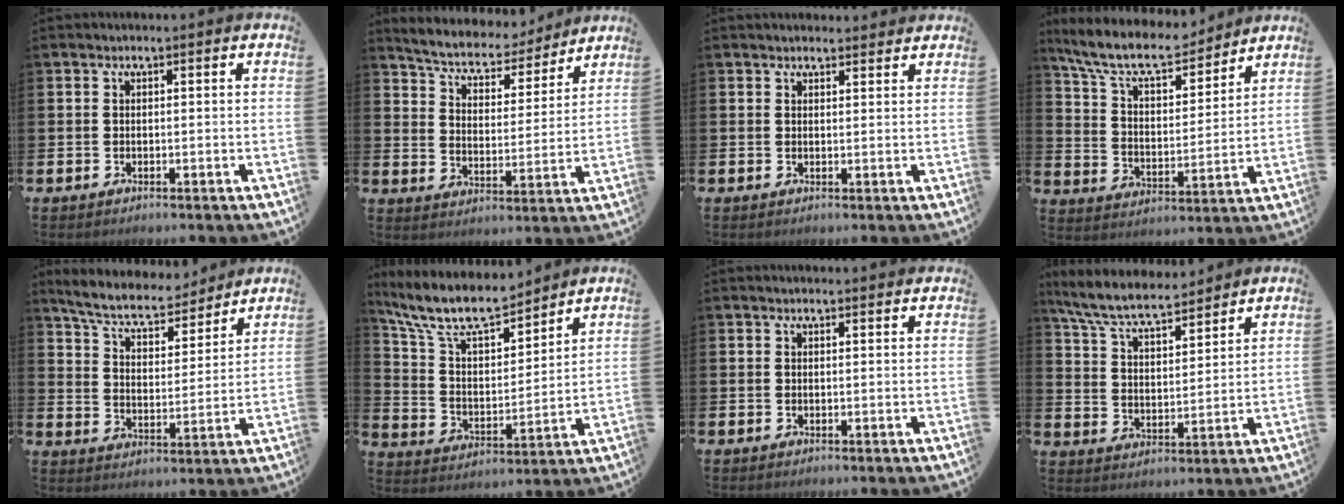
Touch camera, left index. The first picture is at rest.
{"total": 6.1, "force": [5.7, 1.9, 1.1], "torque": [-0.043, -0.049, 0.092]}
{"total": 1.8, "force": [1.7, 0.5, 0.0], "torque": [0.012, -0.008, 0.029]}
{"total": 10.1, "force": [9.1, 2.6, 3.5], "torque": [-0.099, -0.057, 0.159]}
{"total": 7.5, "force": [6.9, 1.8, 2.3], "torque": [-0.067, -0.052, 0.117]}
{"total": 10.8, "force": [9.5, 2.8, 4.2], "torque": [-0.121, -0.054, 0.170]}
{"total": 0.9, "force": [0.9, 0.0, 0.2], "torque": [0.007, -0.003, 0.015]}
{"total": 7.9, "force": [7.3, 1.4, 2.6], "torque": [-0.078, -0.043, 0.128]}